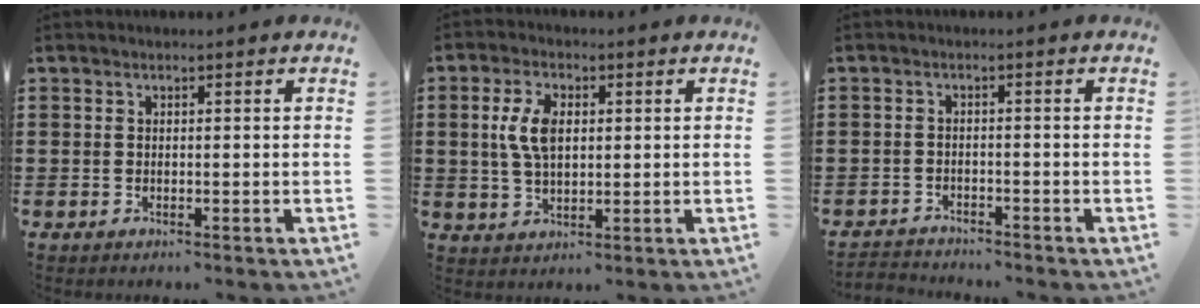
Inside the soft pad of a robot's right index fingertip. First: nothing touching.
{"total": 6.4, "force": [1.0, 3.5, 5.3], "torque": [-0.124, 0.009, 0.011]}
{"total": 1.9, "force": [-1.9, 0.2, -0.2], "torque": [-0.004, 0.002, -0.042]}